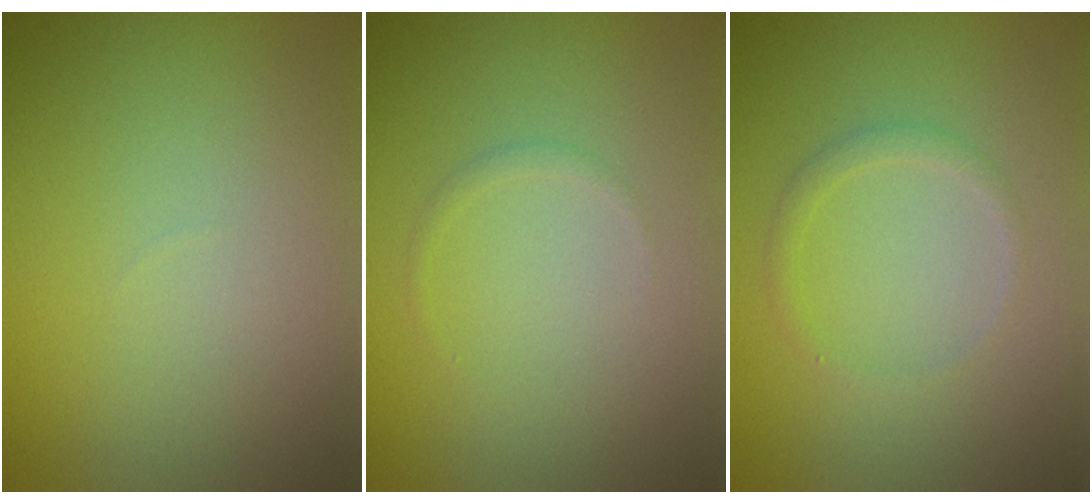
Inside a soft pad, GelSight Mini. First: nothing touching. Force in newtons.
{"total": 0.5, "press": 0.5, "slide": 0.0}
{"total": 1.1, "press": 1.1, "slide": 0.0}